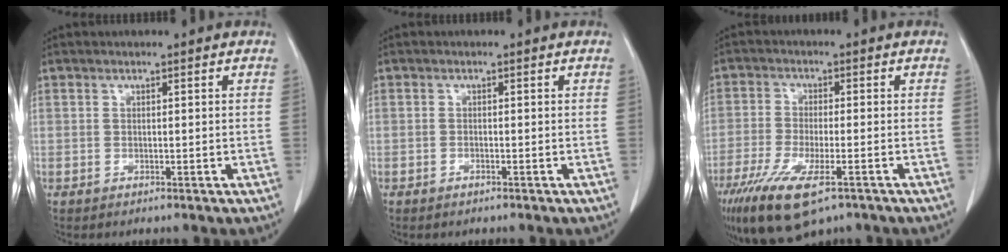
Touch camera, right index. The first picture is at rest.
{"total": 0.6, "force": [-0.5, 0.2, 0.3], "torque": [-0.010, -0.001, -0.007]}
{"total": 12.3, "force": [-7.7, 3.4, 9.0], "torque": [-0.165, -0.029, -0.125]}